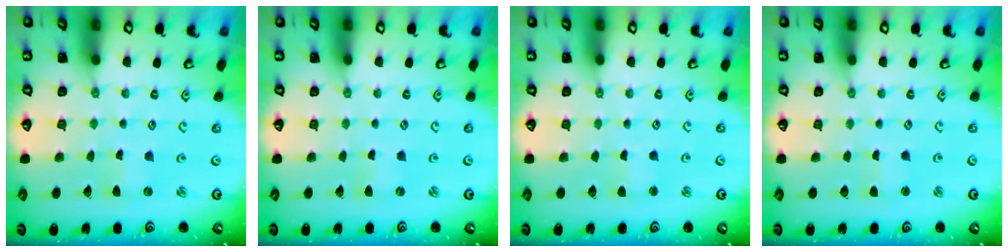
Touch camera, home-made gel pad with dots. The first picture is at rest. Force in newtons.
{"total": 1.2, "press": 1.2, "slide": 0.4}
{"total": 1.9, "press": 1.9, "slide": 0.3}
{"total": 1.4, "press": 1.3, "slide": 0.3}